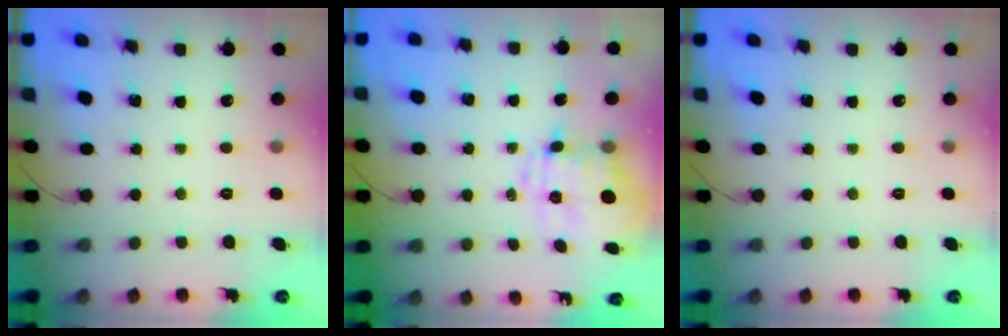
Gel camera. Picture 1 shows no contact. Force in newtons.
{"total": 8.7, "press": 8.5, "slide": 1.7}
{"total": 0.0}